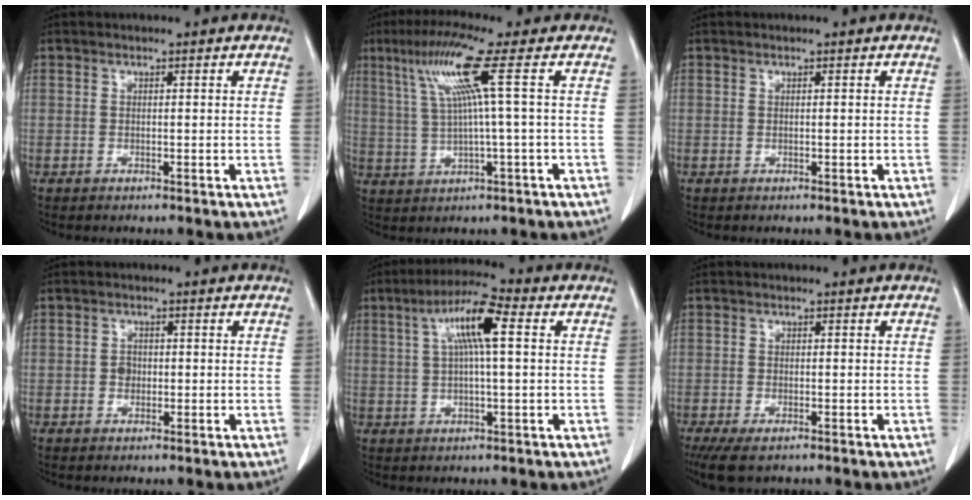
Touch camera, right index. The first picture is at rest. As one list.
[{"total": 9.4, "force": [3.0, -1.5, 8.8], "torque": [-0.172, 0.019, 0.066]}, {"total": 0.0}, {"total": 2.3, "force": [-0.3, 1.8, 1.3], "torque": [-0.023, 0.009, -0.003]}, {"total": 9.5, "force": [2.4, 1.5, 9.1], "torque": [-0.172, 0.024, 0.042]}, {"total": 5.9, "force": [-3.7, 2.5, 3.9], "torque": [-0.072, -0.012, -0.062]}]